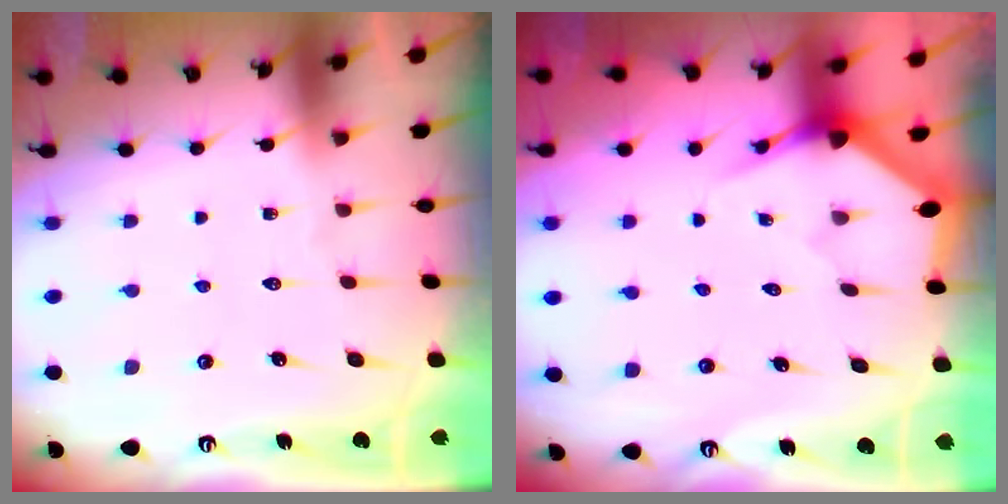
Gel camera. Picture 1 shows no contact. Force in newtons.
{"total": 3.4, "press": 3.4, "slide": 0.1}